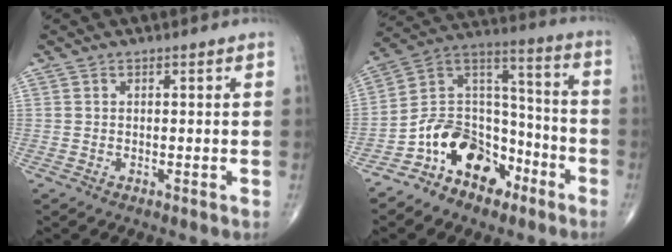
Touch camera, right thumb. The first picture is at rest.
{"total": 15.2, "force": [-8.7, 9.8, 7.8], "torque": [-0.100, 0.099, -0.160]}